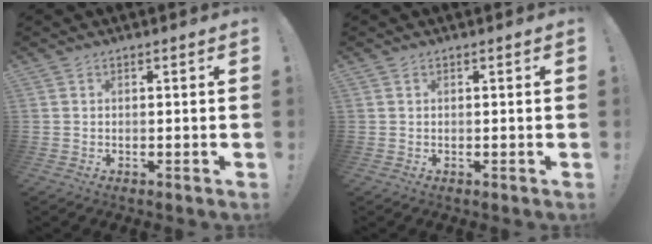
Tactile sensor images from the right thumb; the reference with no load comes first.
{"total": 0.0}